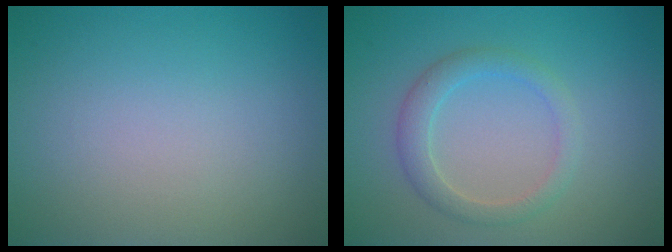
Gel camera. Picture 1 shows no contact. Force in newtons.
{"total": 2.4, "press": 2.4, "slide": 0.1}